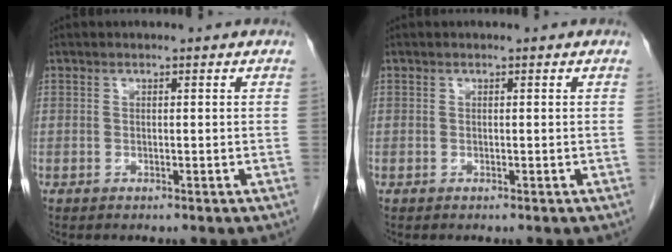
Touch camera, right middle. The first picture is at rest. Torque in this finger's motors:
{"motor_torque": [-0.38, -0.19, -0.05, -0.01]}